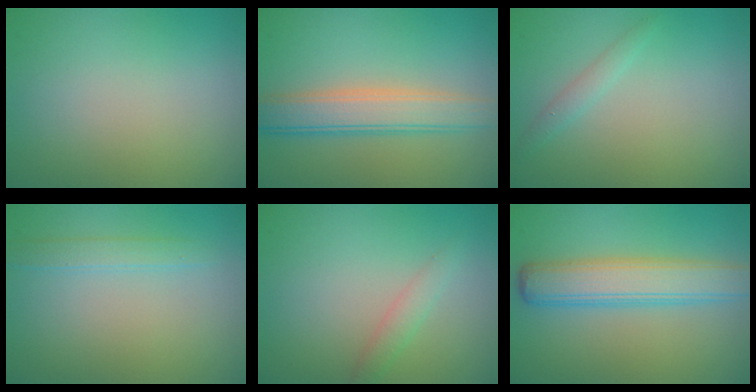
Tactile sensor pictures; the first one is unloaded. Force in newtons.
{"total": 4.9, "press": 4.9, "slide": 0.3}
{"total": 1.1, "press": 1.1, "slide": 0.0}
{"total": 1.6, "press": 1.6, "slide": 0.0}
{"total": 1.5, "press": 1.5, "slide": 0.0}
{"total": 5.6, "press": 5.6, "slide": 0.1}